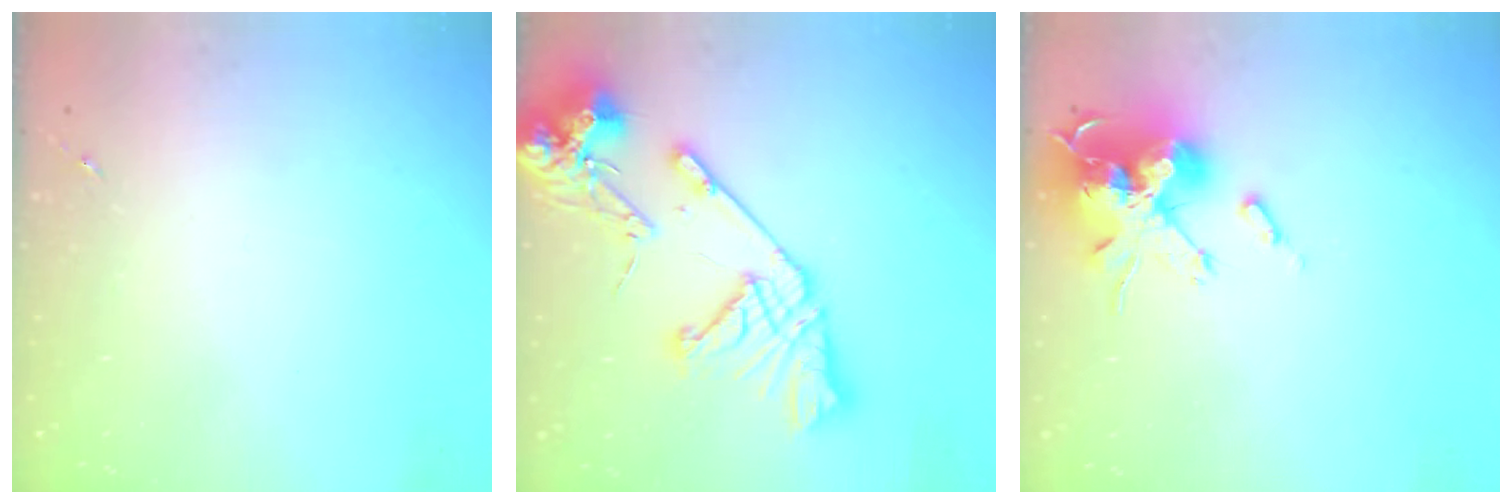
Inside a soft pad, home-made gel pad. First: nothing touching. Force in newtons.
{"total": 20.9, "press": 20.7, "slide": 2.5}
{"total": 19.6, "press": 19.6, "slide": 0.1}